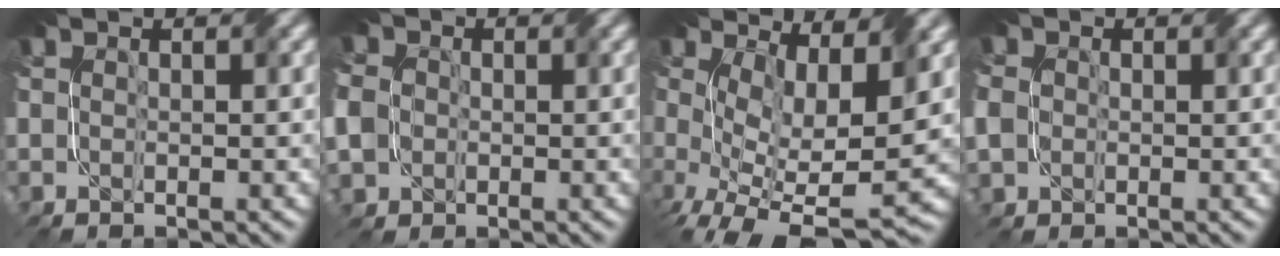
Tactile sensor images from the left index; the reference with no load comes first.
{"total": 6.1, "force": [-0.3, 5.3, 3.0], "torque": [-0.085, 0.005, -0.018]}
{"total": 9.1, "force": [0.7, 4.0, 8.1], "torque": [-0.149, -0.024, 0.021]}
{"total": 3.9, "force": [0.2, 3.4, 2.0], "torque": [-0.068, 0.011, 0.008]}